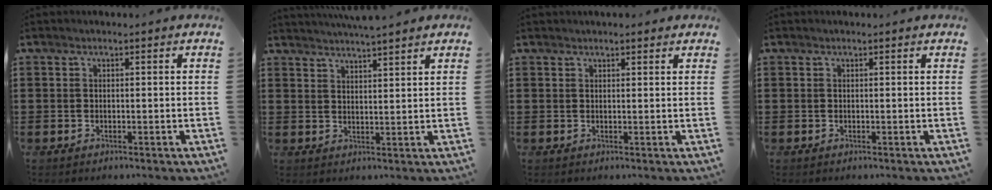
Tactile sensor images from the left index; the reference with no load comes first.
{"total": 3.2, "force": [3.1, -0.3, 0.7], "torque": [-0.023, -0.011, 0.055]}
{"total": 1.5, "force": [1.4, 0.1, 0.5], "torque": [-0.011, 0.002, 0.027]}
{"total": 0.0}